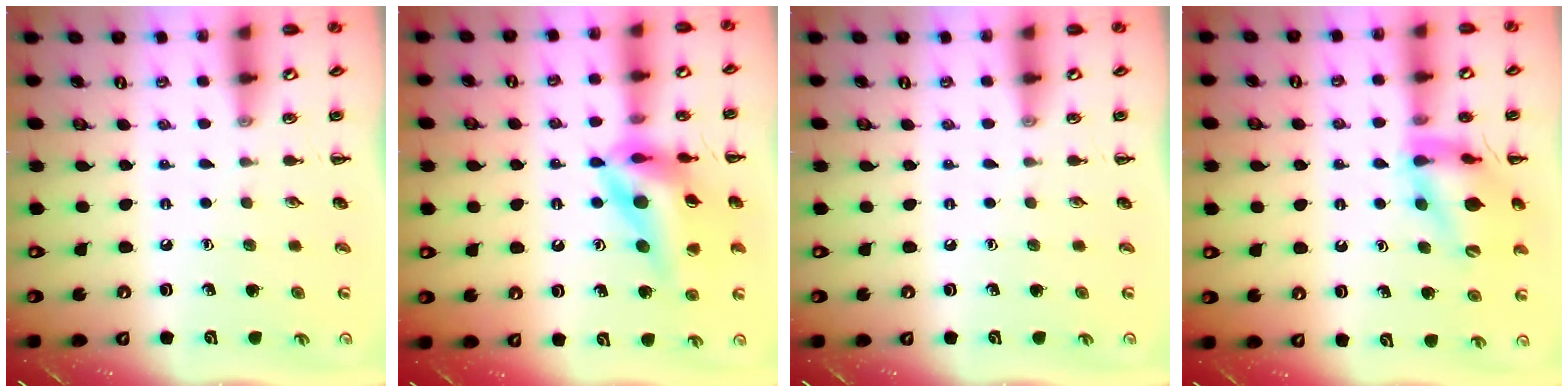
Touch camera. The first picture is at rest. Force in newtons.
{"total": 16.8, "press": 16.2, "slide": 4.4}
{"total": 0.0}
{"total": 15.6, "press": 15.4, "slide": 2.4}